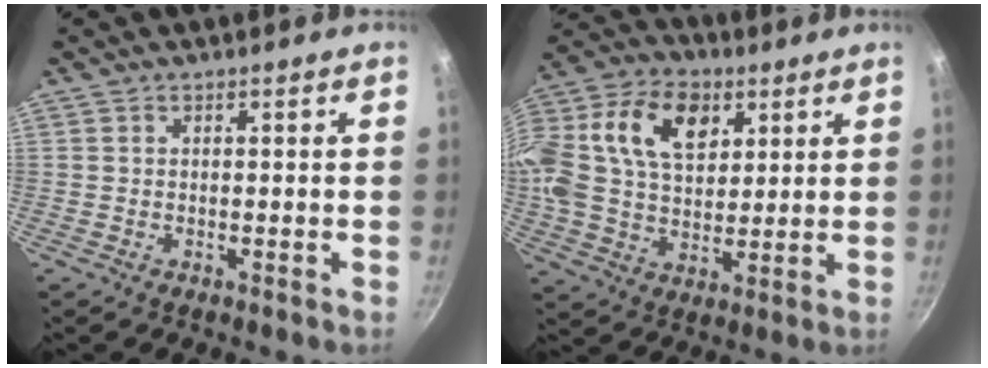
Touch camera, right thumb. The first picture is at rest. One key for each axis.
{"total": 24.6, "fx": 8.3, "fy": 16.5, "fz": 16.2, "tx": -0.336, "ty": 0.022, "tz": 0.136}